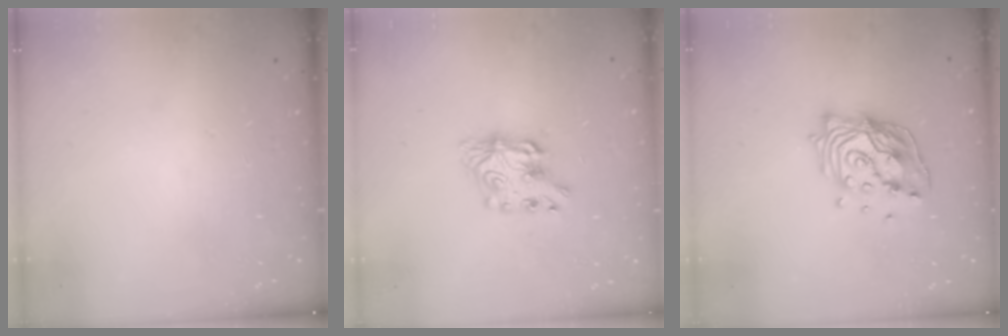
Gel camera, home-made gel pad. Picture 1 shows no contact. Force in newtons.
{"total": 7.7, "press": 7.7, "slide": 0.7}
{"total": 16.5, "press": 16.1, "slide": 3.6}